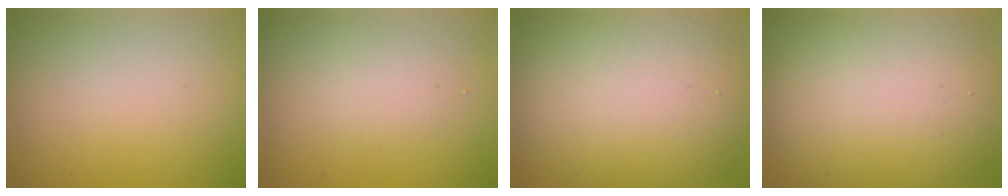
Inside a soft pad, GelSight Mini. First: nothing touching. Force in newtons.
{"total": 1.6, "press": 1.6, "slide": 0.1}
{"total": 11.7, "press": 11.7, "slide": 0.7}
{"total": 13.0, "press": 13.0, "slide": 0.9}